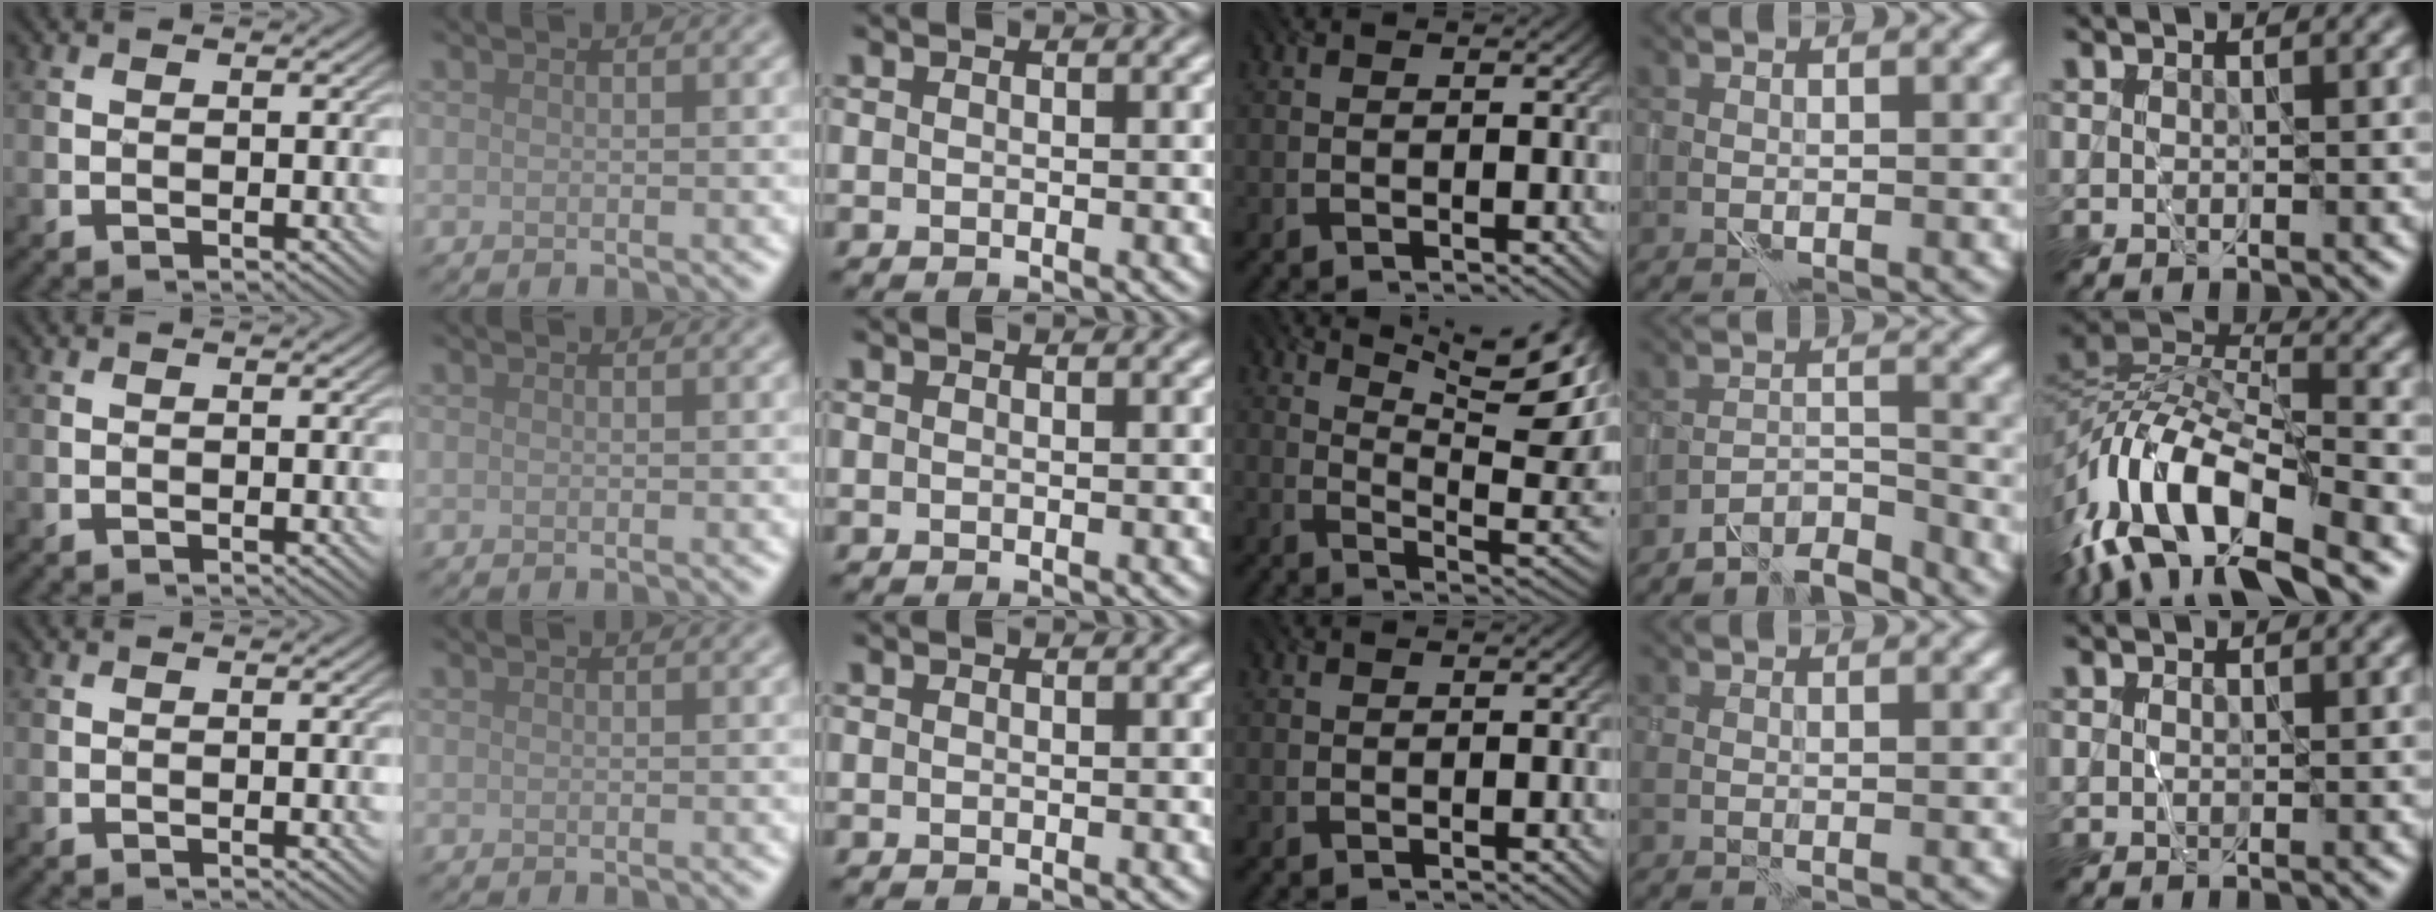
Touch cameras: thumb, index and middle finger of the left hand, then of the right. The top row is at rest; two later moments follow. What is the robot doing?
{"motion": "wrap", "object": "plastic wrap"}